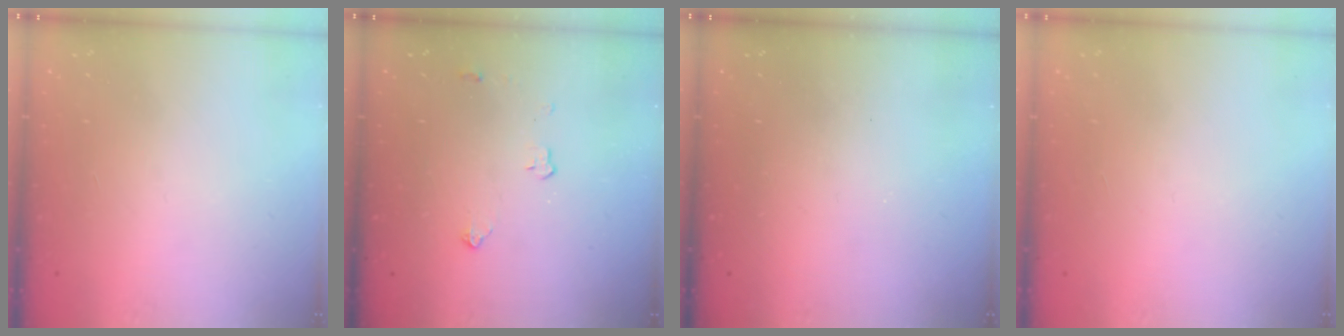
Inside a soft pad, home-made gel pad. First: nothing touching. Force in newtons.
{"total": 3.6, "press": 3.5, "slide": 0.5}
{"total": 0.0}
{"total": 0.0}